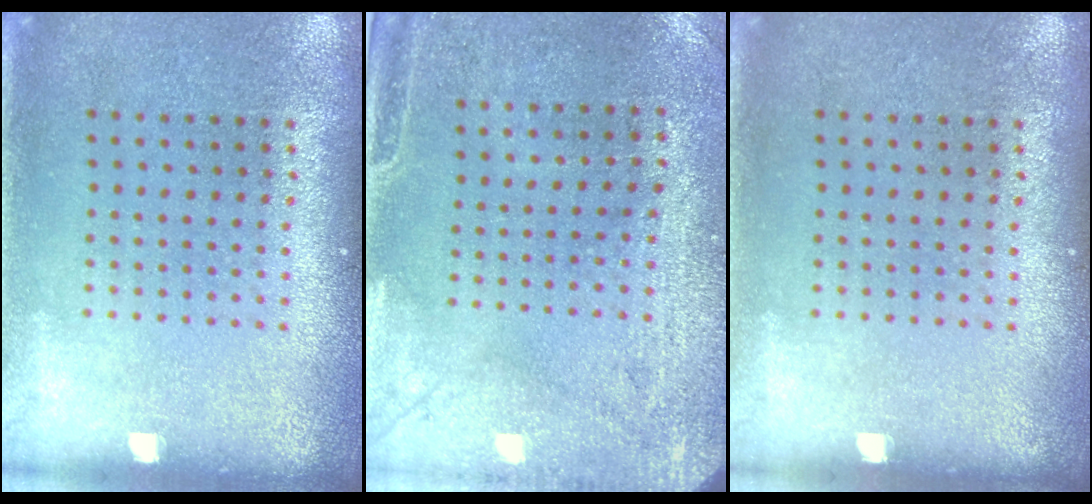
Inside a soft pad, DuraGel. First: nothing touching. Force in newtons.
{"total": 3.0, "press": 2.4, "slide": 1.8}
{"total": 0.0}